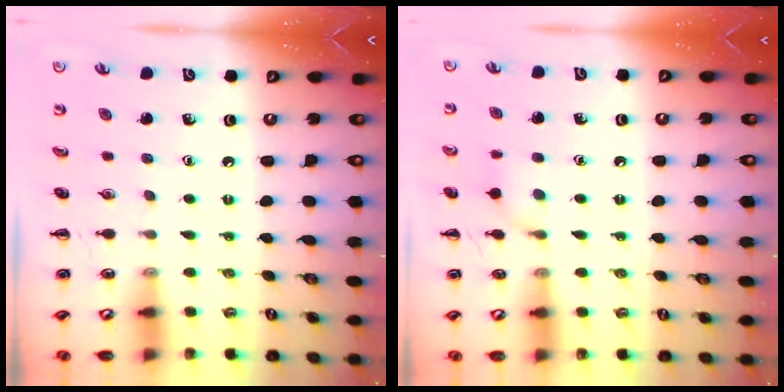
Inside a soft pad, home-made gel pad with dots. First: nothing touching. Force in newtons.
{"total": 7.6, "press": 7.4, "slide": 1.9}